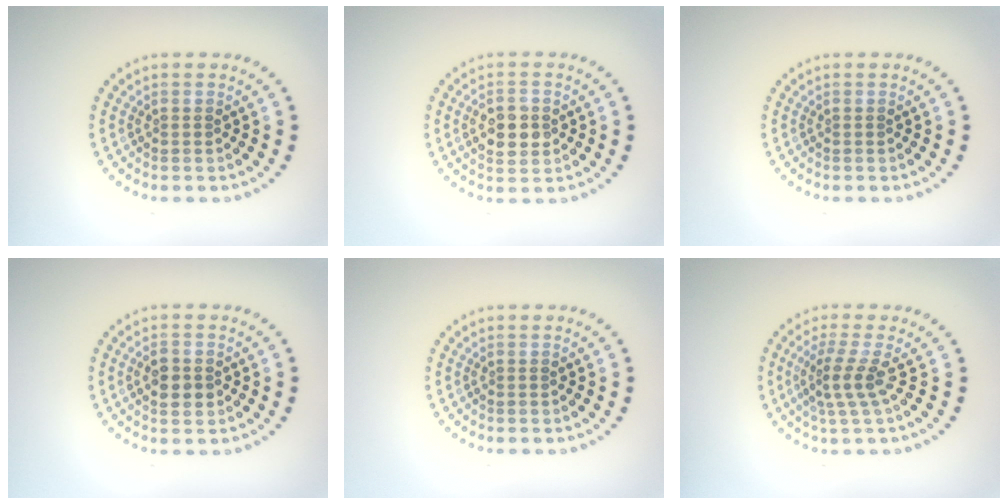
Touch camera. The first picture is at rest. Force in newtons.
{"total": 3.7, "press": 3.6, "slide": 0.2}
{"total": 0.0}
{"total": 2.8, "press": 2.8, "slide": 0.2}
{"total": 0.0}
{"total": 2.7, "press": 1.9, "slide": 1.9}